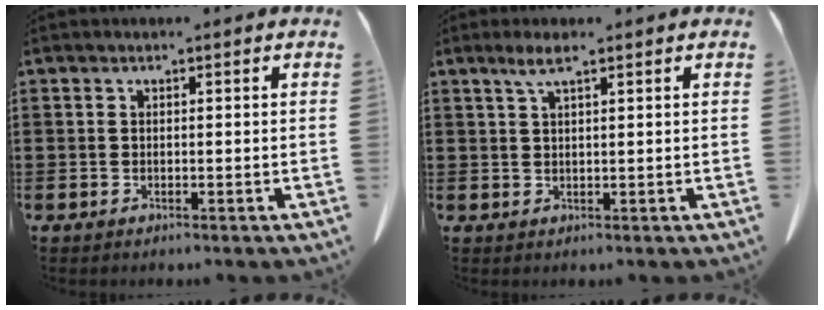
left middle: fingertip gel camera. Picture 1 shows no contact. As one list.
[{"total": 2.6, "force": [1.5, 0.3, 2.1], "torque": [-0.045, 0.002, 0.027]}]